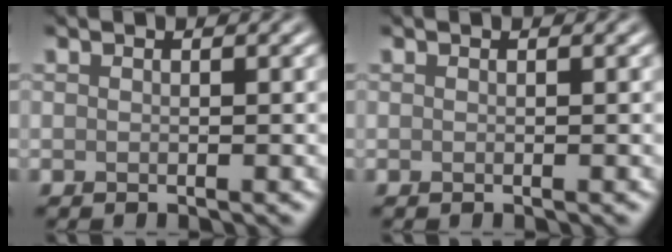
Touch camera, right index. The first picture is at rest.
{"total": 0.0}